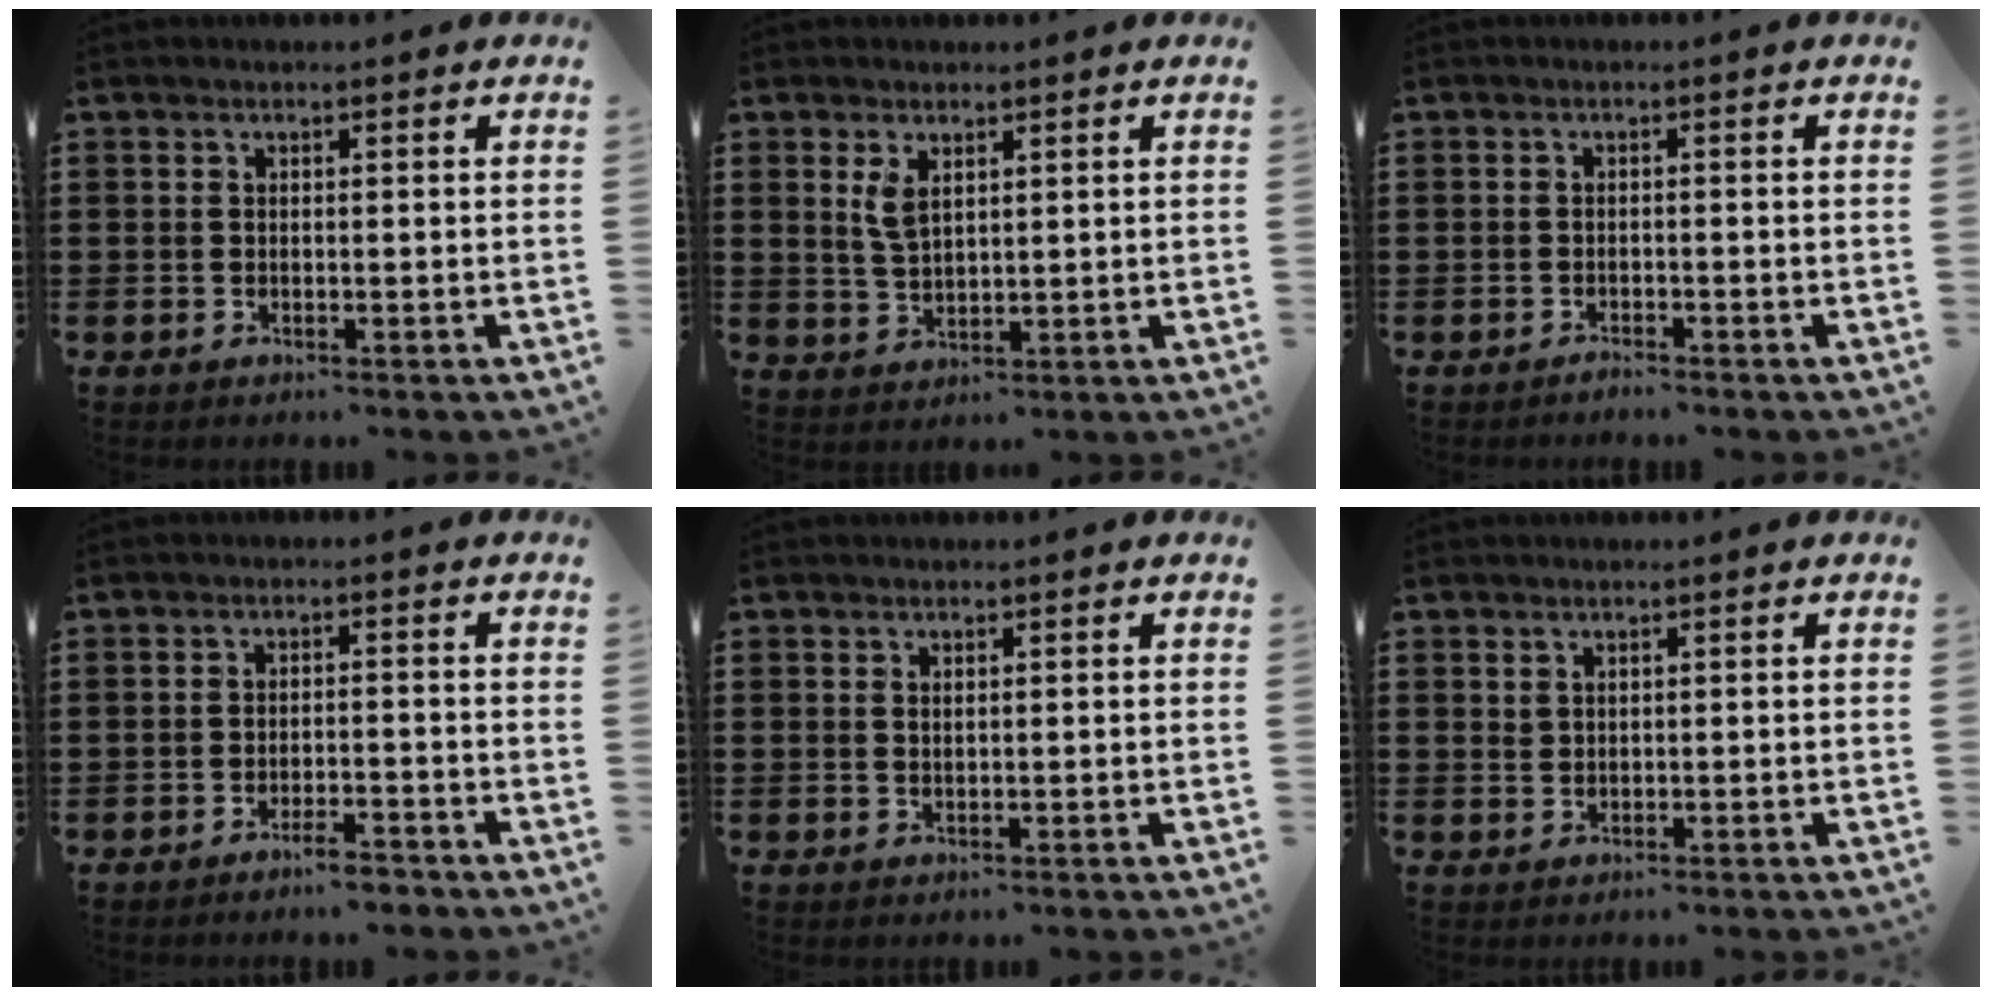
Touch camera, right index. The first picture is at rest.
{"total": 3.4, "force": [1.6, 1.6, 2.5], "torque": [-0.055, 0.005, 0.028]}
{"total": 1.2, "force": [-1.2, -0.1, 0.1], "torque": [-0.004, -0.001, -0.024]}
{"total": 3.1, "force": [-2.7, 0.2, 1.4], "torque": [-0.025, 0.002, -0.052]}
{"total": 0.6, "force": [0.3, 0.3, 0.4], "torque": [-0.009, 0.001, 0.005]}
{"total": 1.2, "force": [0.9, 0.7, 0.2], "torque": [-0.006, 0.003, 0.017]}